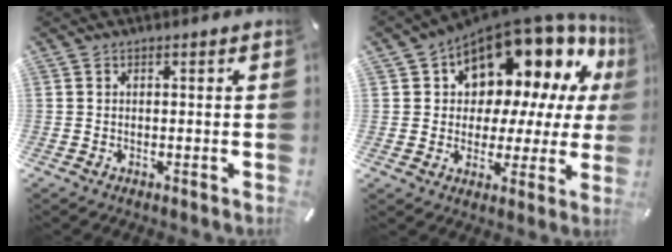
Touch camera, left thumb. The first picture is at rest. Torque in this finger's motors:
{"motor_torque": [2.51, 2.50, 2.13, -0.64, 0.27]}